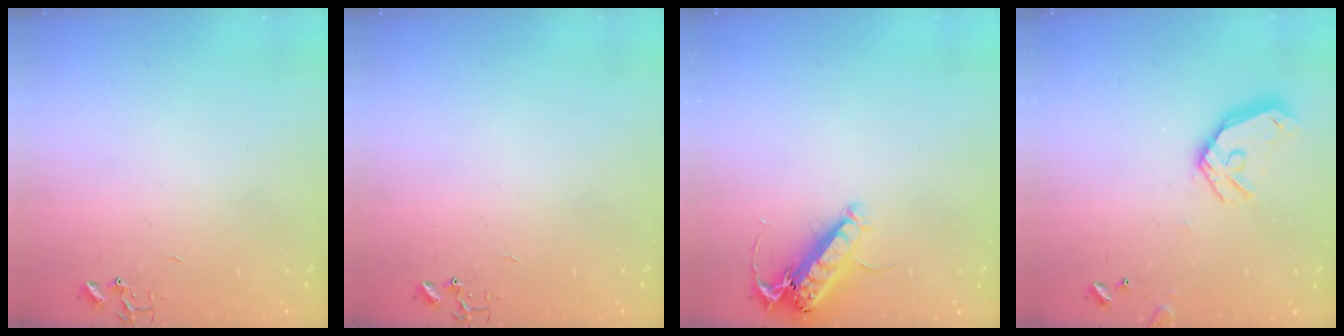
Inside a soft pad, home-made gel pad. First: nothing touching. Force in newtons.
{"total": 0.0}
{"total": 14.4, "press": 14.2, "slide": 2.0}
{"total": 13.0, "press": 12.9, "slide": 1.9}